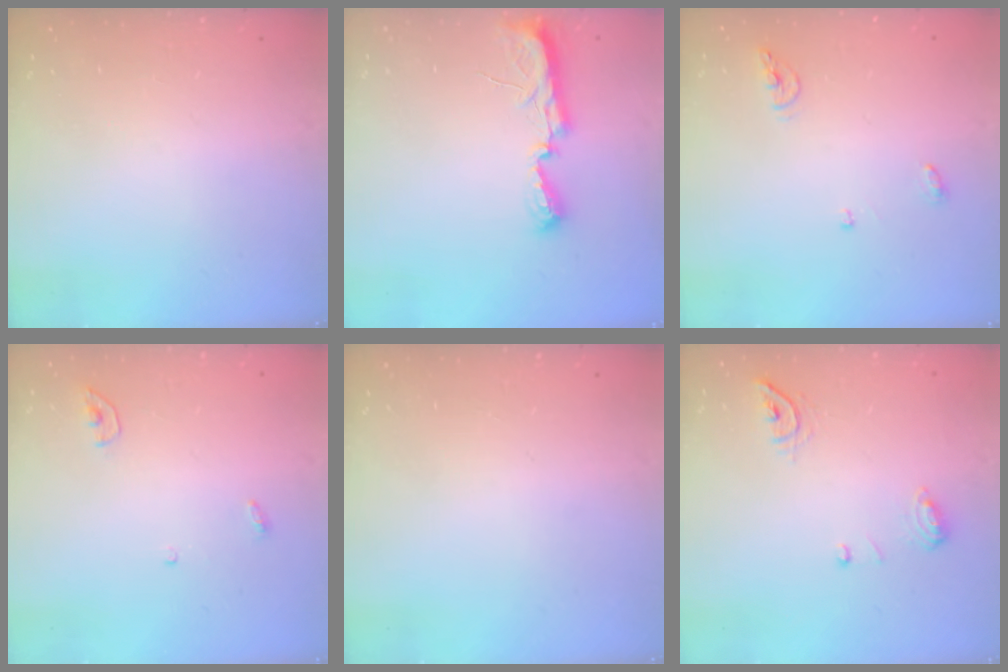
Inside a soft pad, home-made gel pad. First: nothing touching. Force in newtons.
{"total": 8.1, "press": 8.1, "slide": 1.0}
{"total": 5.6, "press": 5.6, "slide": 0.2}
{"total": 3.4, "press": 3.3, "slide": 0.3}
{"total": 0.0}
{"total": 7.9, "press": 7.8, "slide": 1.3}